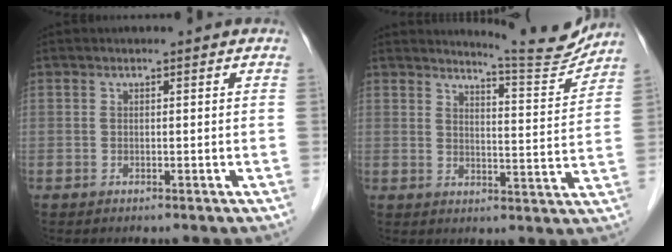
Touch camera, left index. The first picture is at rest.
{"total": 8.1, "force": [8.1, -0.6, 0.8], "torque": [-0.023, -0.032, 0.105]}